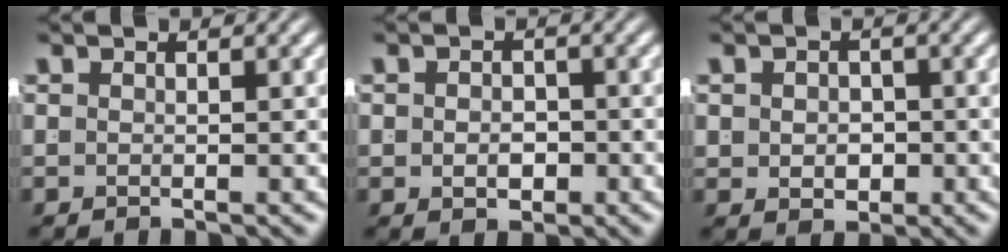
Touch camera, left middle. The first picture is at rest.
{"total": 1.8, "force": [-0.6, 1.2, 1.2], "torque": [-0.018, -0.013, -0.002]}
{"total": 2.1, "force": [-0.3, 1.5, 1.3], "torque": [-0.021, -0.016, 0.006]}